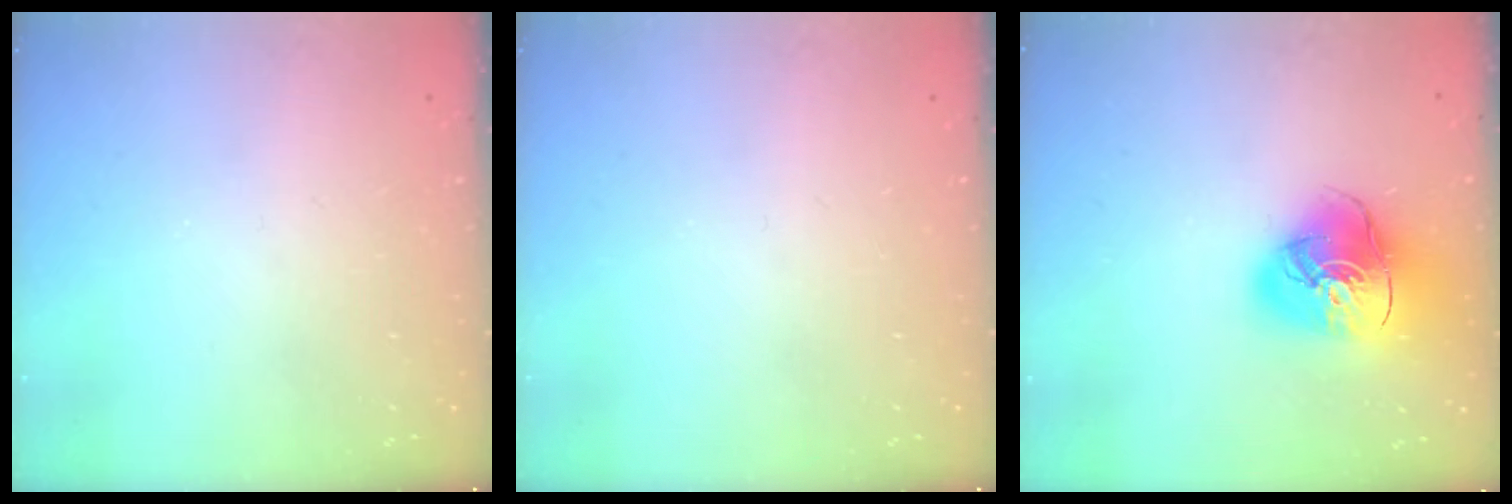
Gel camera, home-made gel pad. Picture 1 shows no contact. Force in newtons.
{"total": 0.0}
{"total": 17.2, "press": 17.1, "slide": 2.0}